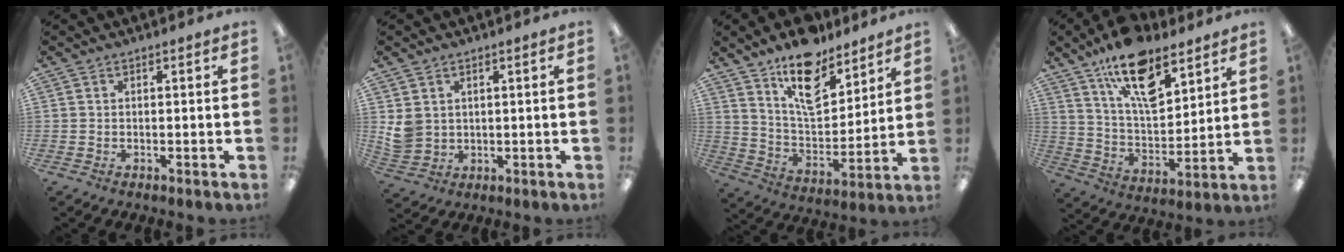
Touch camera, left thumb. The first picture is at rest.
{"total": 4.6, "force": [1.9, 3.9, 1.5], "torque": [-0.028, -0.002, 0.039]}
{"total": 15.3, "force": [11.2, 6.8, 7.8], "torque": [-0.123, -0.069, 0.197]}
{"total": 17.5, "force": [11.5, 7.6, 10.8], "torque": [-0.175, -0.056, 0.198]}